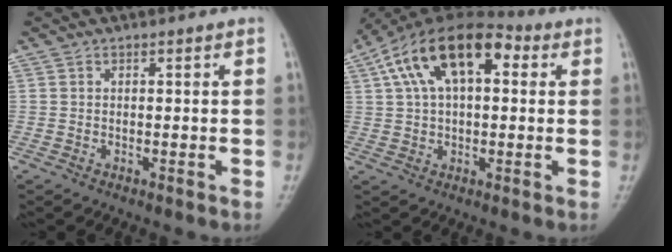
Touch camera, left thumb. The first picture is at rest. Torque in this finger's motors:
{"motor_torque": [-0.57, 1.93, 1.85, -0.81, 0.22]}